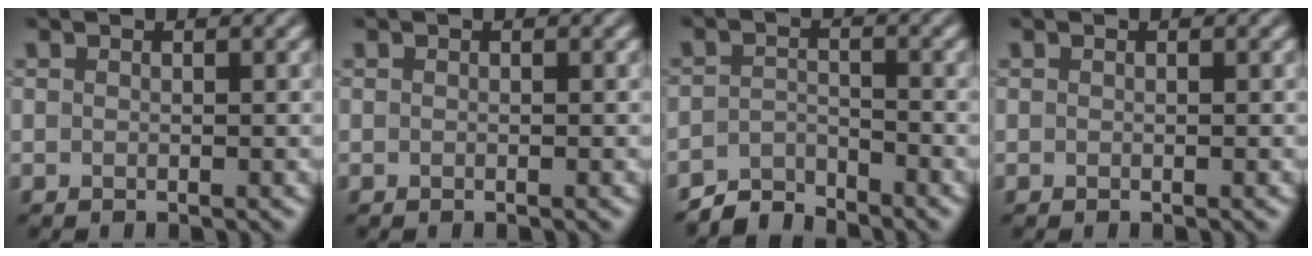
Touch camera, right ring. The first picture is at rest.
{"total": 0.0}
{"total": 2.9, "force": [-2.9, 0.4, 0.2], "torque": [-0.003, 0.008, -0.062]}
{"total": 0.0}